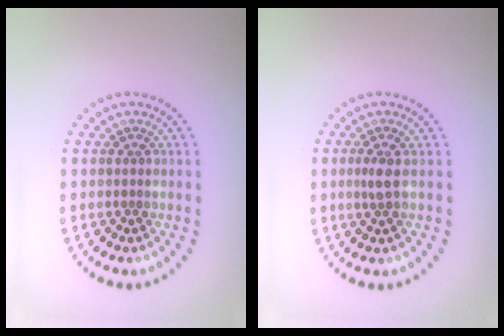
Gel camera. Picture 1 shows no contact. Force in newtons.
{"total": 1.5, "press": 1.2, "slide": 1.0}